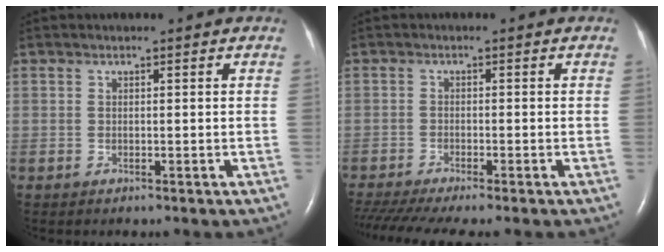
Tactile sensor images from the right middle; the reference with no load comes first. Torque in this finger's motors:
{"motor_torque": [0.81, -0.80, 0.23, 0.09]}